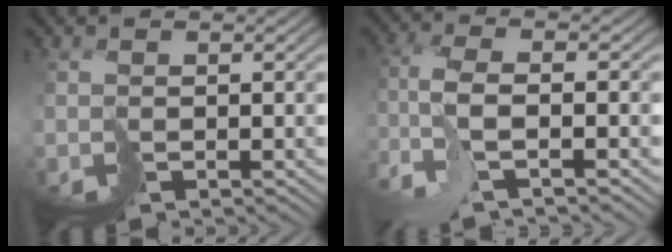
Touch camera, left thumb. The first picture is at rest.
{"total": 5.7, "force": [-2.7, 0.8, 4.9], "torque": [-0.104, 0.001, -0.065]}